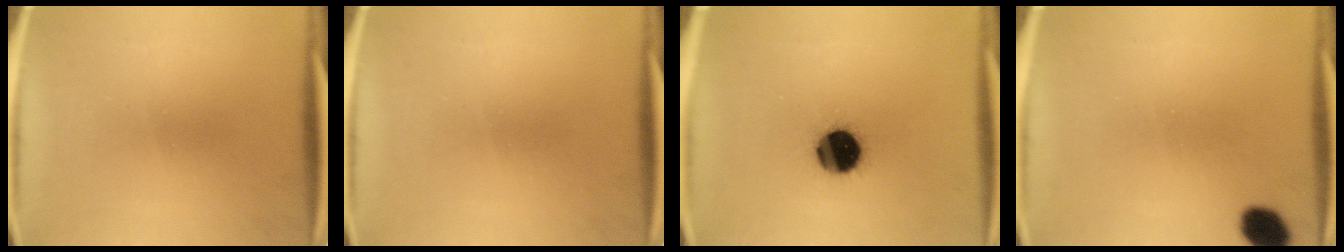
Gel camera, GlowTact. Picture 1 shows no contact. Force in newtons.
{"total": 0.0}
{"total": 13.3}
{"total": 5.8}